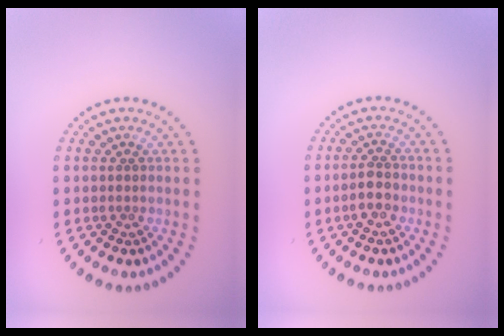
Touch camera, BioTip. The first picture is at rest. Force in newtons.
{"total": 2.0, "press": 1.9, "slide": 0.6}